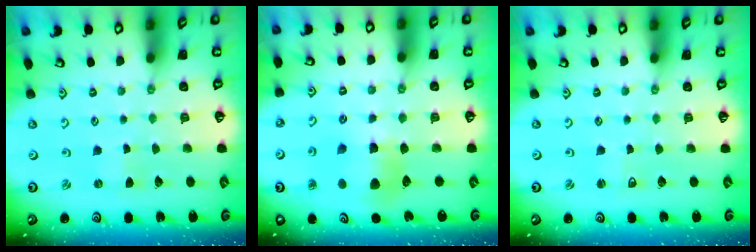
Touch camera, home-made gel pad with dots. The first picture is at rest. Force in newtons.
{"total": 9.4, "press": 9.4, "slide": 1.0}
{"total": 2.1, "press": 2.0, "slide": 0.4}